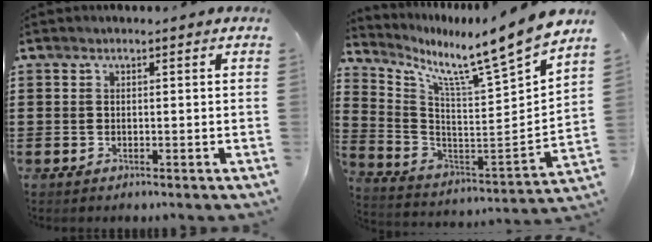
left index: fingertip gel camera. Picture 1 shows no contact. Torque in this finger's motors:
{"motor_torque": [2.14, 0.00, 0.35, 0.11]}